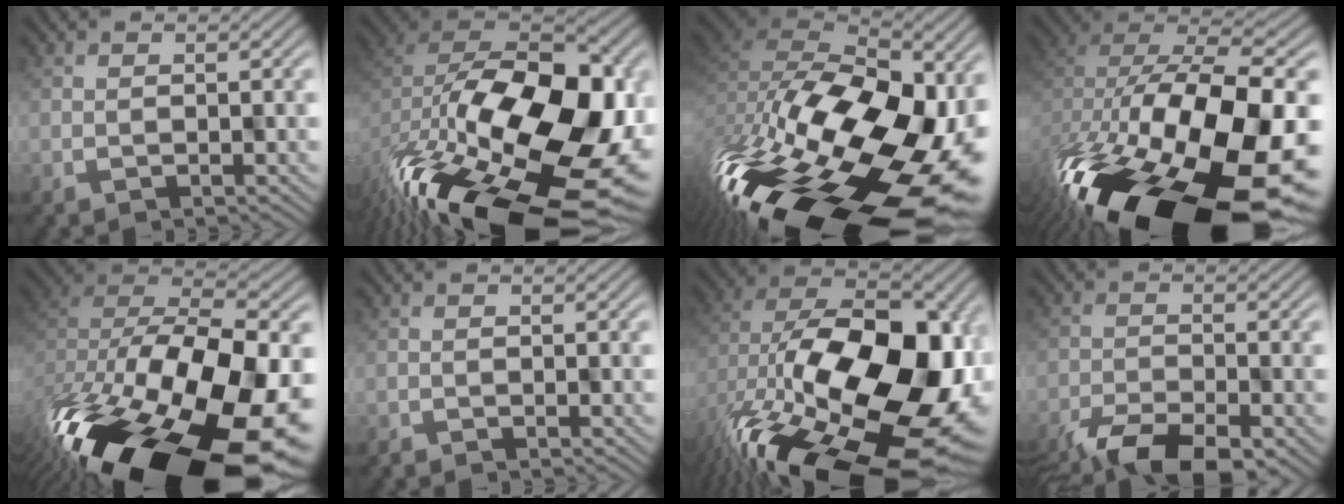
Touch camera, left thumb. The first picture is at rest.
{"total": 19.1, "force": [-6.3, 12.0, 13.5], "torque": [-0.260, -0.077, -0.061]}
{"total": 20.0, "force": [-7.5, 10.6, 15.2], "torque": [-0.314, -0.037, -0.112]}
{"total": 19.7, "force": [-7.9, 10.2, 14.8], "torque": [-0.303, -0.078, -0.087]}
{"total": 20.2, "force": [-10.8, 9.8, 14.0], "torque": [-0.262, -0.091, -0.120]}
{"total": 0.7, "force": [-0.7, 0.1, -0.1], "torque": [0.001, -0.003, -0.013]}
{"total": 19.5, "force": [-4.6, 11.9, 14.8], "torque": [-0.279, -0.058, -0.038]}
{"total": 9.0, "force": [-6.1, 3.5, 5.7], "torque": [-0.102, -0.012, -0.110]}